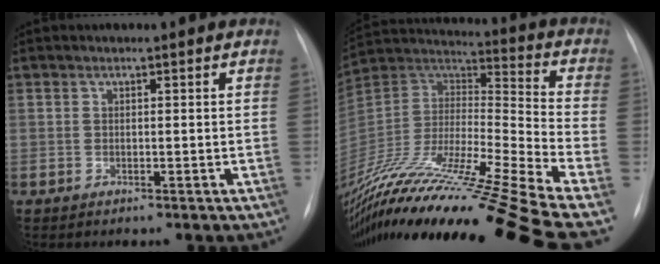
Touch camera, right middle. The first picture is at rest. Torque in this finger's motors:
{"motor_torque": [-0.05, -0.96, 0.31, 0.21]}